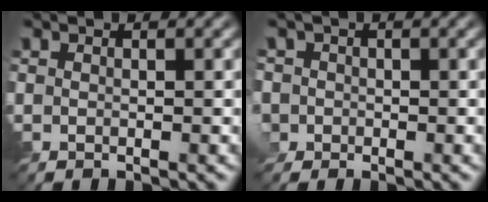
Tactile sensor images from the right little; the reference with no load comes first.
{"total": 5.0, "force": [-0.3, 4.7, 1.8], "torque": [-0.054, 0.027, -0.036]}